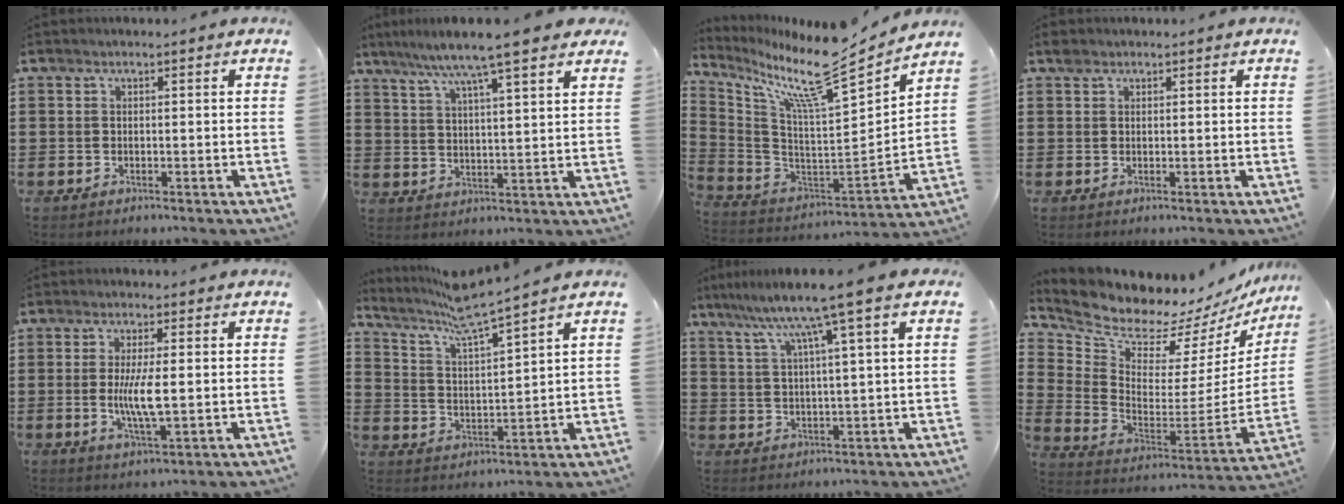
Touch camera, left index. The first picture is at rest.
{"total": 7.7, "force": [6.3, -0.3, 4.4], "torque": [-0.106, -0.025, 0.107]}
{"total": 11.9, "force": [9.4, 0.8, 7.3], "torque": [-0.166, -0.074, 0.149]}
{"total": 1.1, "force": [0.8, 0.7, 0.2], "torque": [-0.008, 0.004, 0.016]}
{"total": 6.0, "force": [0.1, 1.2, 5.9], "torque": [-0.121, -0.005, -0.004]}
{"total": 6.9, "force": [6.0, -0.3, 3.5], "torque": [-0.090, -0.035, 0.100]}
{"total": 7.6, "force": [5.0, -0.7, 5.7], "torque": [-0.128, -0.021, 0.078]}
{"total": 8.4, "force": [8.0, 2.2, 1.1], "torque": [-0.069, -0.082, 0.135]}